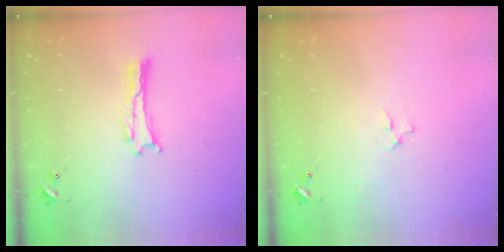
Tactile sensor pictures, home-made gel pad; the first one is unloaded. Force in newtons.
{"total": 2.3, "press": 2.3, "slide": 0.3}